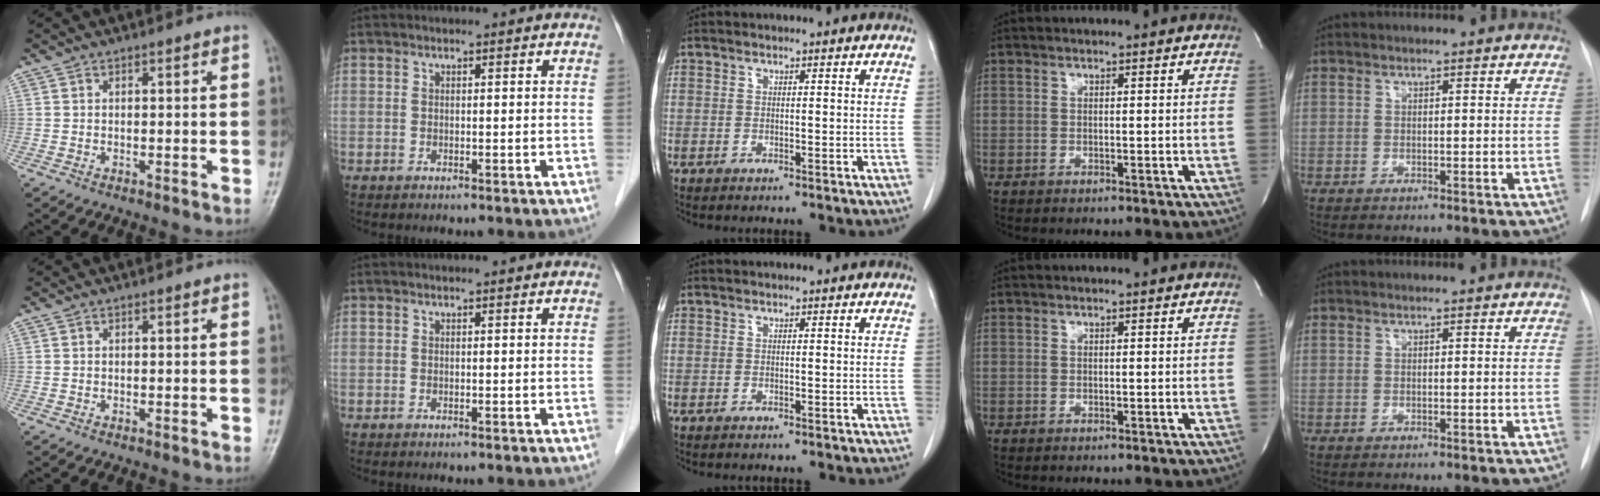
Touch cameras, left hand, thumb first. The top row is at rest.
{}